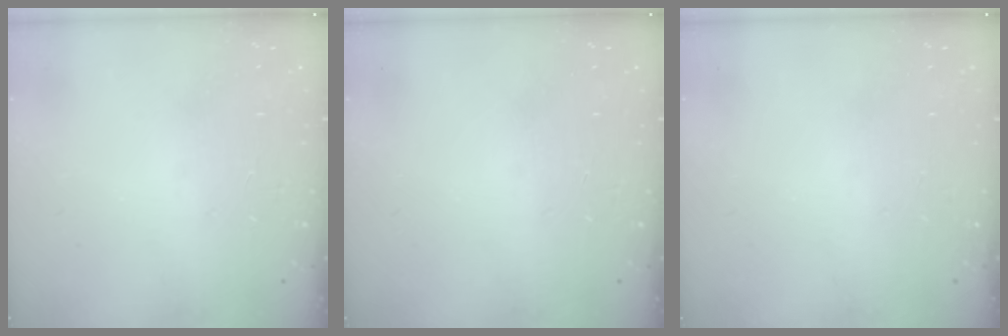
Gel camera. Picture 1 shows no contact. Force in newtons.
{"total": 0.0}
{"total": 0.0}